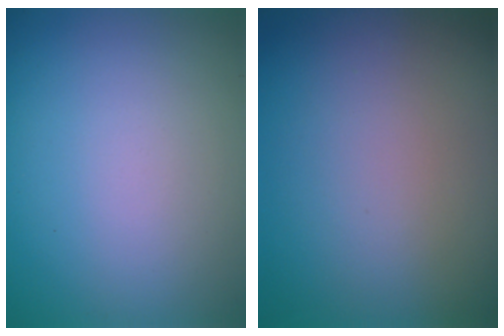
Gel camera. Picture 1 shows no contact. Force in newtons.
{"total": 0.0}